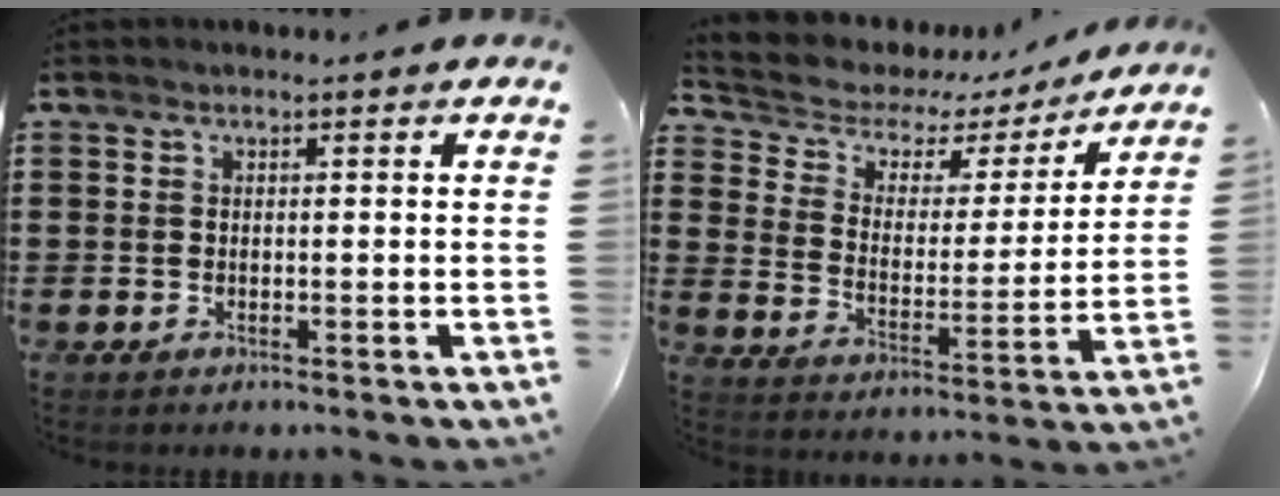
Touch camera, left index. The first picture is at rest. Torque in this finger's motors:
{"motor_torque": [2.14, 0.00, 0.34, 0.03]}